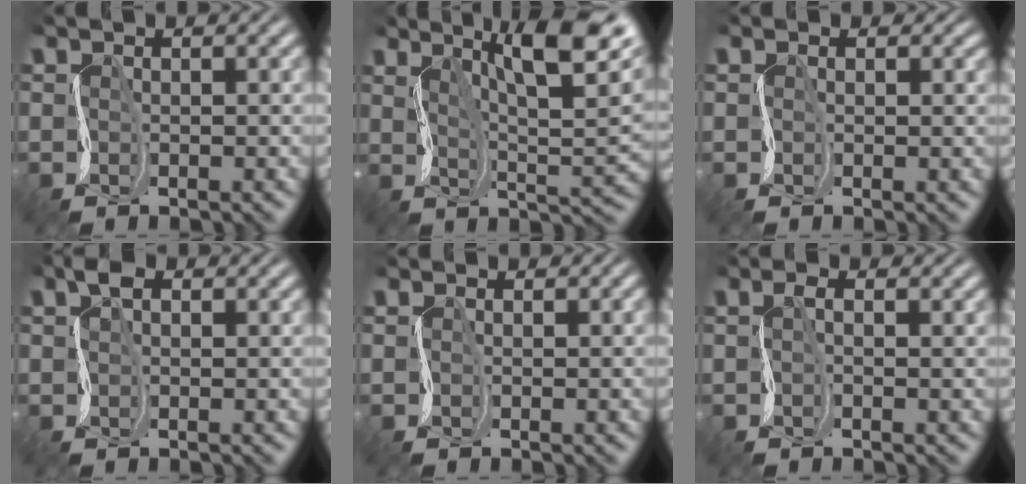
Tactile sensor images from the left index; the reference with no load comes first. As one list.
[{"total": 10.4, "force": [5.9, 3.0, 8.1], "torque": [-0.113, 0.011, 0.093]}, {"total": 1.2, "force": [0.4, 1.0, -0.6], "torque": [0.022, 0.004, 0.003]}, {"total": 1.8, "force": [1.2, 1.4, 0.2], "torque": [0.004, 0.012, 0.015]}, {"total": 1.0, "force": [0.1, 0.9, -0.5], "torque": [0.016, 0.003, 0.003]}, {"total": 0.7, "force": [0.5, 0.5, 0.2], "torque": [-0.001, 0.010, 0.004]}]